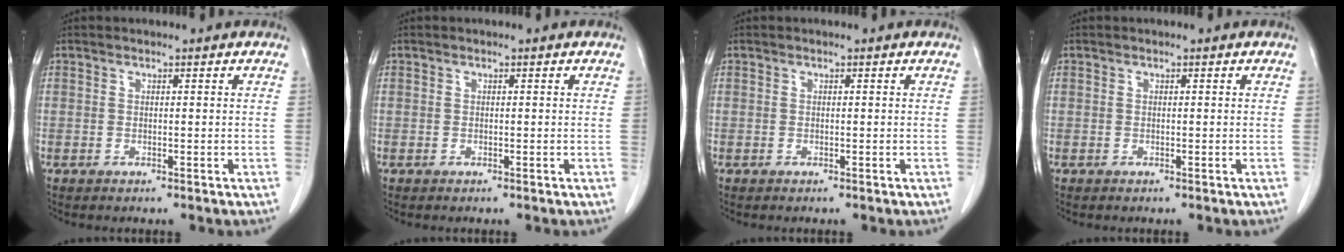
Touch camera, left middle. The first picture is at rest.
{"total": 0.0}
{"total": 0.0}
{"total": 0.0}